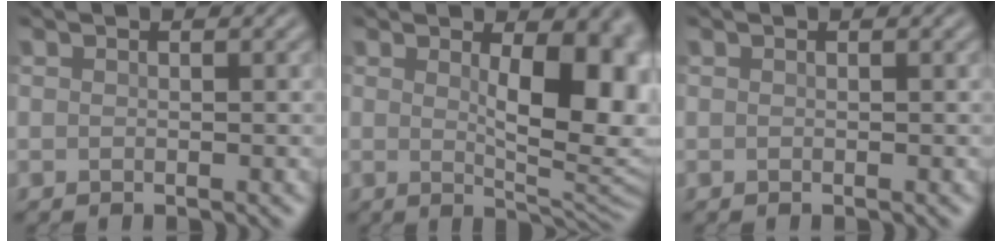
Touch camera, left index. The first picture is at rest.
{"total": 9.2, "force": [1.6, 3.2, 8.5], "torque": [-0.094, -0.002, 0.026]}
{"total": 0.0}